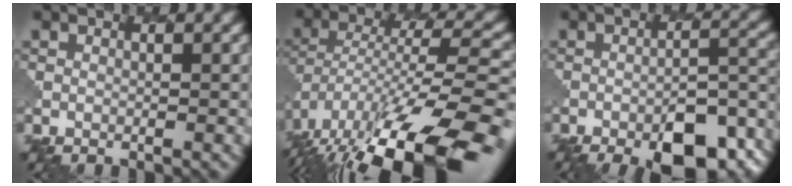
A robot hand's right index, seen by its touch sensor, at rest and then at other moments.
{"total": 15.3, "force": [-9.3, 5.1, 11.0], "torque": [-0.205, 0.008, -0.149]}
{"total": 10.8, "force": [-7.3, 3.3, 7.2], "torque": [-0.098, -0.004, -0.099]}